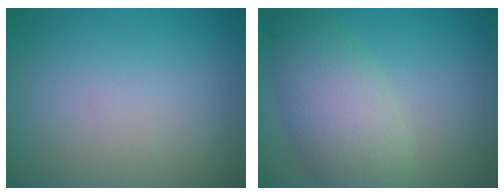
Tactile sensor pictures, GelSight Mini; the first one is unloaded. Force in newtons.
{"total": 6.1, "press": 6.1, "slide": 0.2}